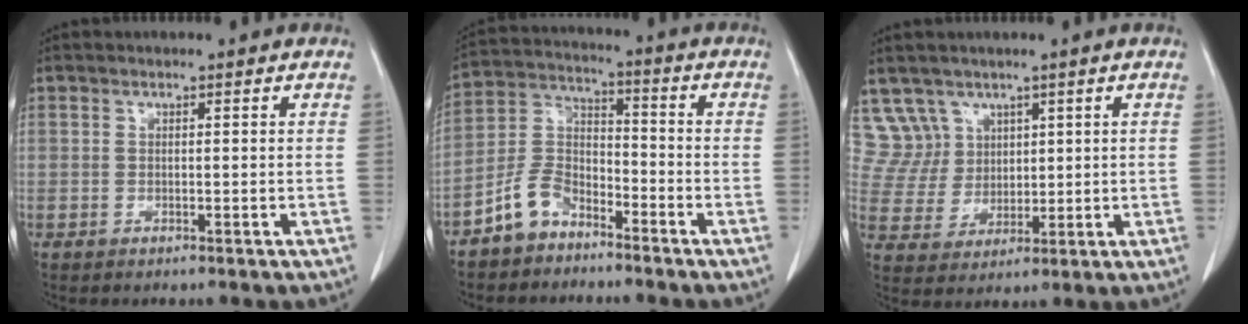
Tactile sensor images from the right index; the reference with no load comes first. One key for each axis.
{"total": 7.6, "fx": -5.5, "fy": 4.2, "fz": 3.1, "tx": -0.072, "ty": 0.017, "tz": -0.113}
{"total": 6.9, "fx": 4.2, "fy": 5.5, "fz": -0.7, "tx": 0.019, "ty": 0.015, "tz": 0.091}